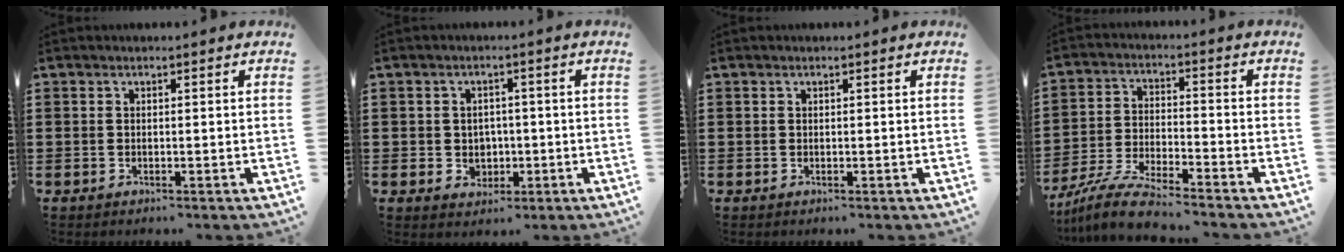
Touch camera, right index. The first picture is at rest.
{"total": 2.9, "force": [0.0, 2.8, 0.9], "torque": [-0.024, 0.002, -0.005]}
{"total": 0.0}
{"total": 7.4, "force": [-6.9, 0.0, 2.6], "torque": [-0.062, -0.002, -0.135]}